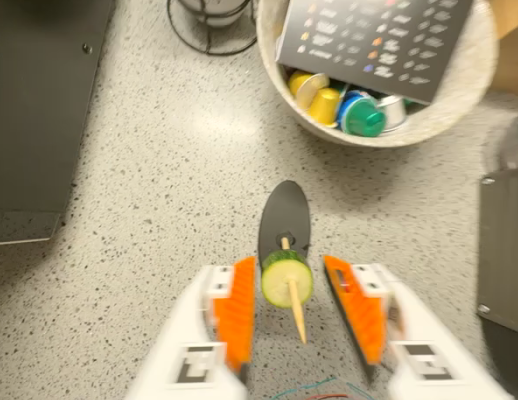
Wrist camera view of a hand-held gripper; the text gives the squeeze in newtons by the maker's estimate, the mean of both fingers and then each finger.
{"total": 11.8, "left": 11.5, "right": 12.1}